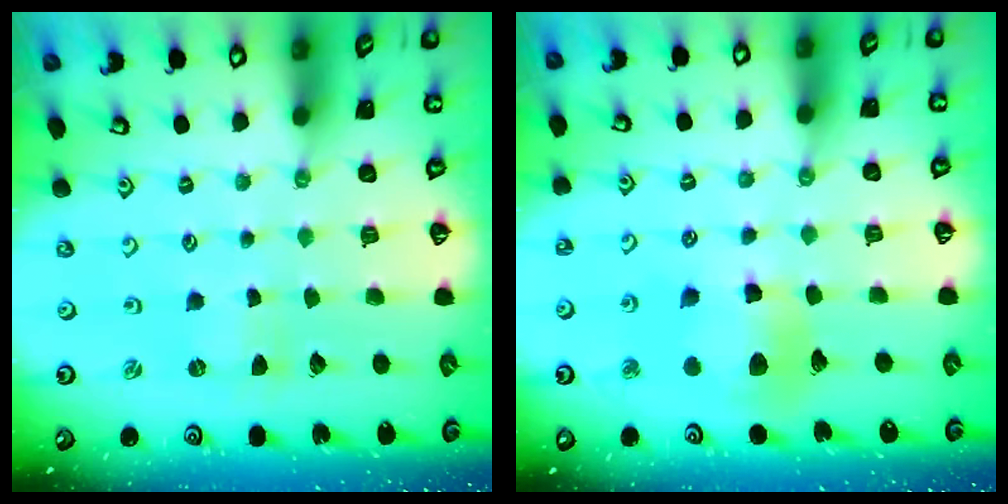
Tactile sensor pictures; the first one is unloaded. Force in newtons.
{"total": 11.2, "press": 11.1, "slide": 1.4}